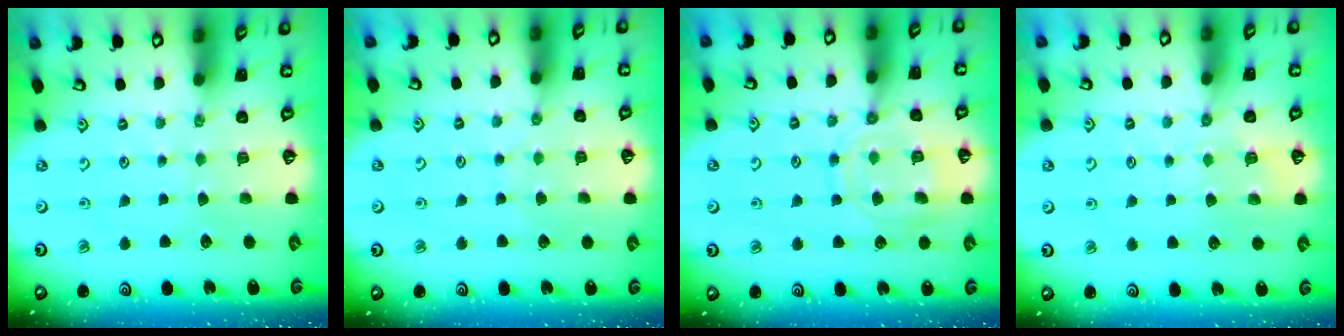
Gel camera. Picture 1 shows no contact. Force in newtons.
{"total": 3.7, "press": 3.6, "slide": 0.5}
{"total": 13.0, "press": 12.9, "slide": 1.2}
{"total": 5.9, "press": 5.8, "slide": 1.0}